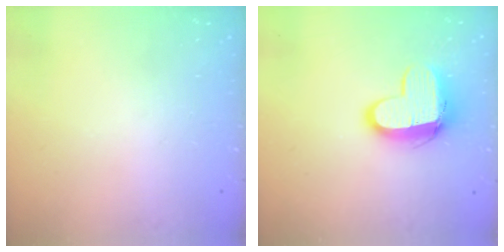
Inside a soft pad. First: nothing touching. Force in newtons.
{"total": 11.2, "press": 11.2, "slide": 1.1}